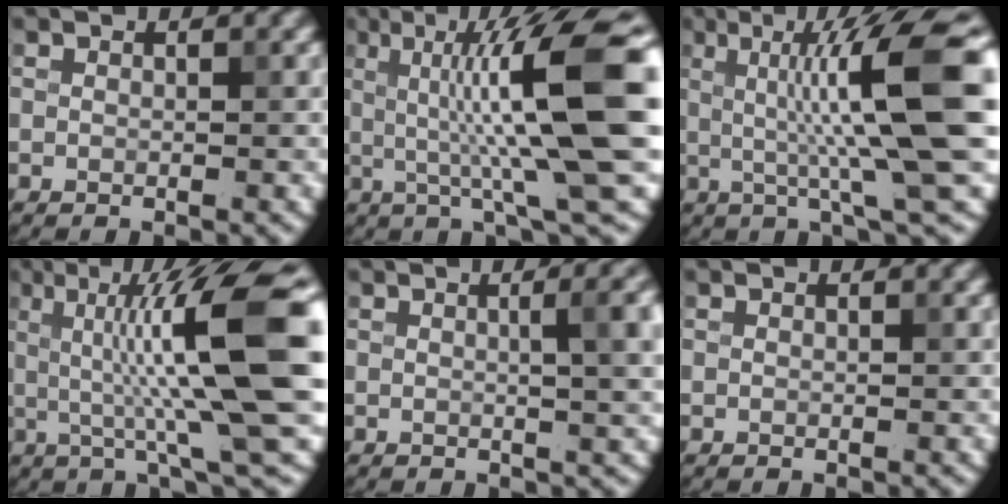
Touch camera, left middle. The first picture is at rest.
{"total": 12.7, "force": [1.5, 2.3, 12.4], "torque": [-0.183, 0.015, 0.025]}
{"total": 11.6, "force": [1.4, 1.8, 11.3], "torque": [-0.161, 0.011, 0.024]}
{"total": 13.0, "force": [1.6, 2.3, 12.7], "torque": [-0.189, 0.016, 0.026]}
{"total": 5.2, "force": [0.9, 1.8, 4.8], "torque": [-0.039, 0.017, 0.011]}
{"total": 0.0}